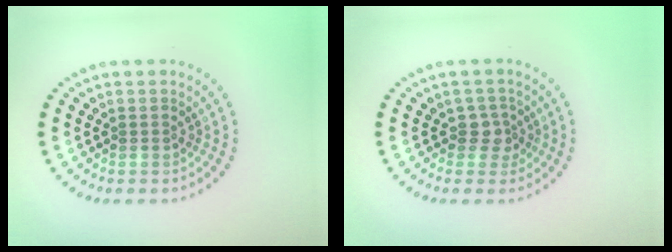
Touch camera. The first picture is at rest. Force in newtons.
{"total": 1.7, "press": 1.4, "slide": 1.0}